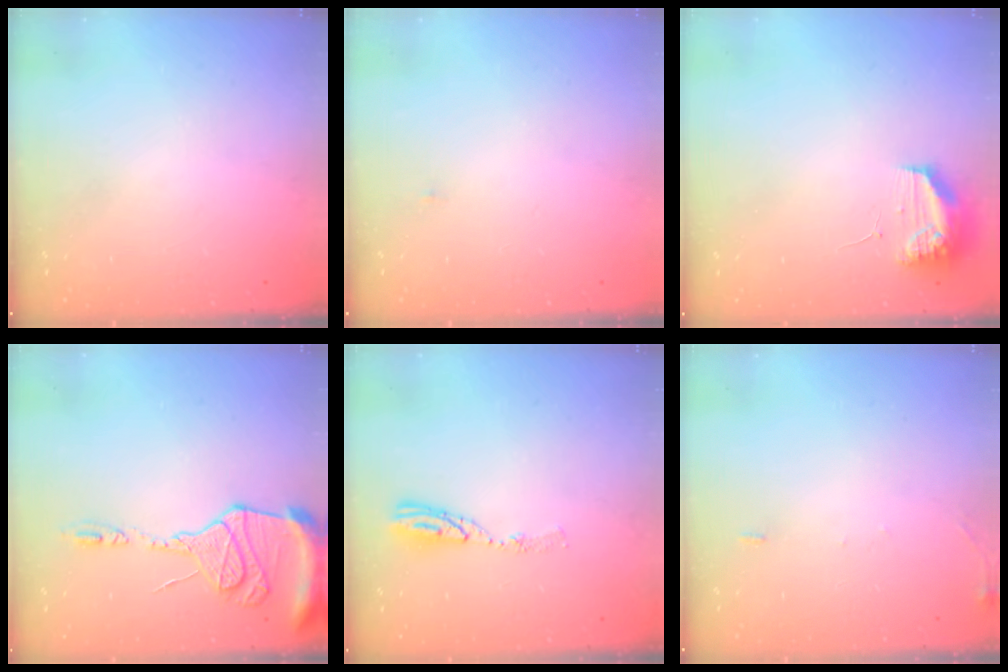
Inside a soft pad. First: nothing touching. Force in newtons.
{"total": 9.0, "press": 1.8, "slide": 8.9}
{"total": 9.9, "press": 9.9, "slide": 0.6}
{"total": 14.8, "press": 14.7, "slide": 1.6}
{"total": 6.3, "press": 6.3, "slide": 0.5}
{"total": 5.8, "press": 5.7, "slide": 0.9}